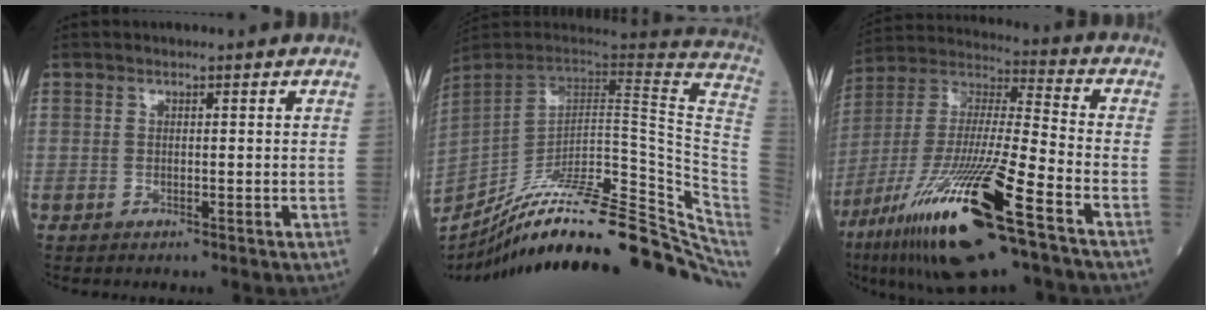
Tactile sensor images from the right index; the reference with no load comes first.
{"total": 34.3, "force": [-26.6, 6.4, 20.8], "torque": [-0.220, -0.027, -0.376]}
{"total": 23.7, "force": [-12.7, 2.2, 20.0], "torque": [-0.400, -0.055, -0.231]}